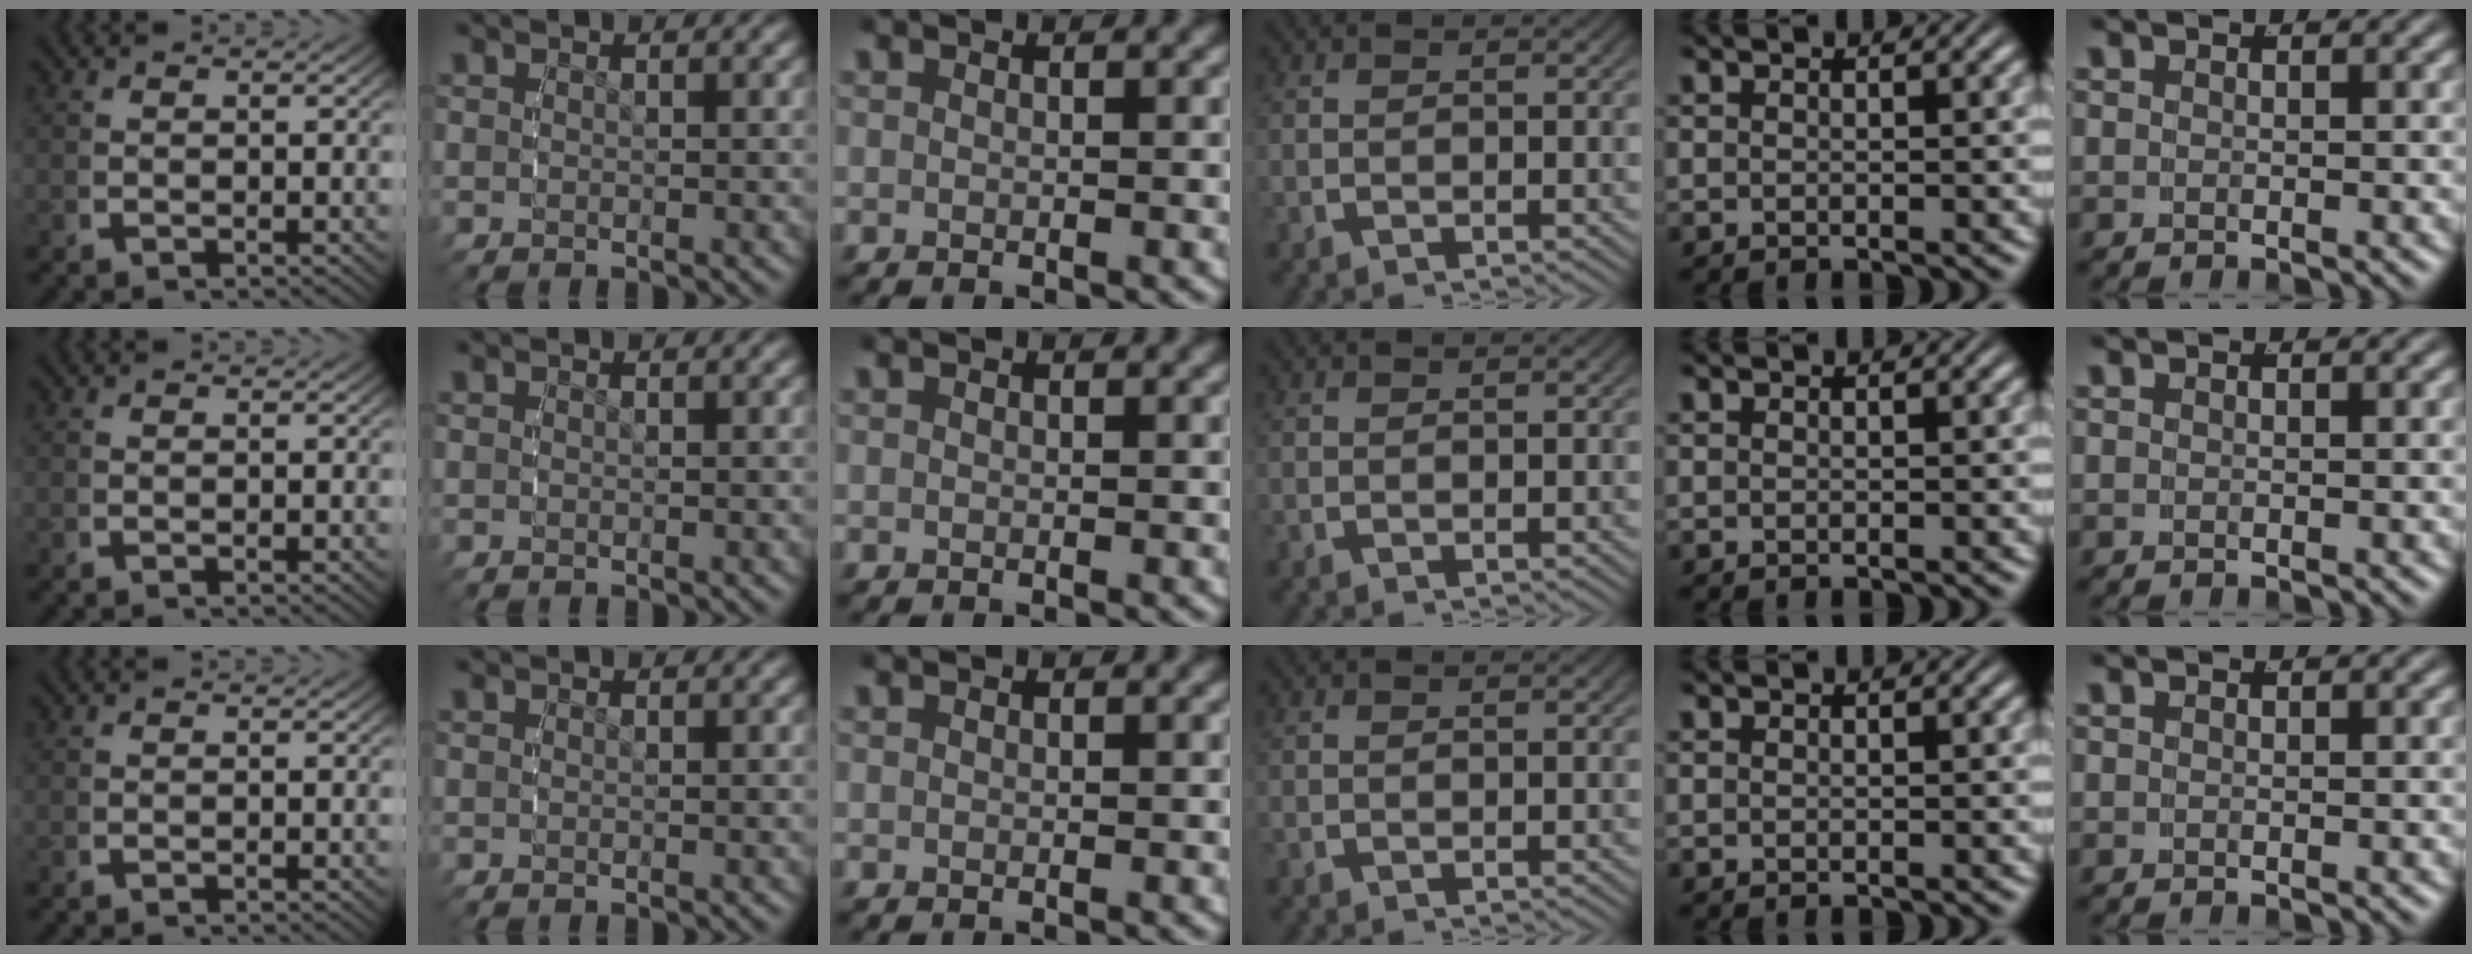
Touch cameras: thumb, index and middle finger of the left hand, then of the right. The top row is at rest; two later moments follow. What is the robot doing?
{"motion": "reach", "object": "photo album"}